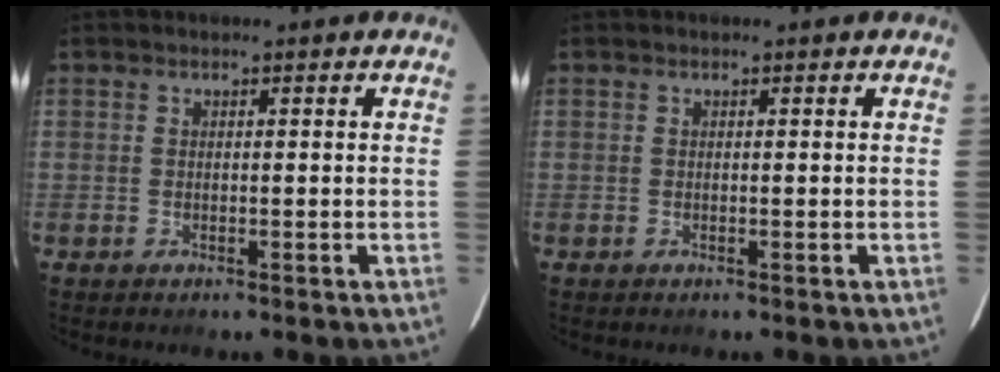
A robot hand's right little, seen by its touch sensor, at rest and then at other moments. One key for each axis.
{"total": 0.0}